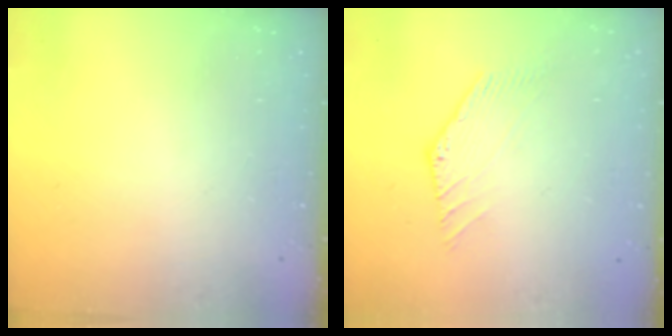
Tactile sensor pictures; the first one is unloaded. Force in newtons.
{"total": 0.0}